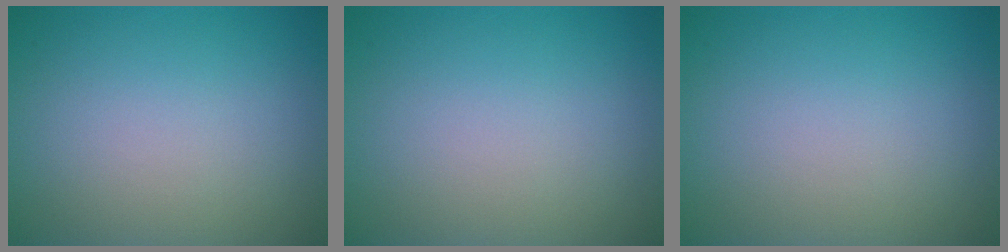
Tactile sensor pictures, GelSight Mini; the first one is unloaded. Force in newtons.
{"total": 0.0}
{"total": 0.0}